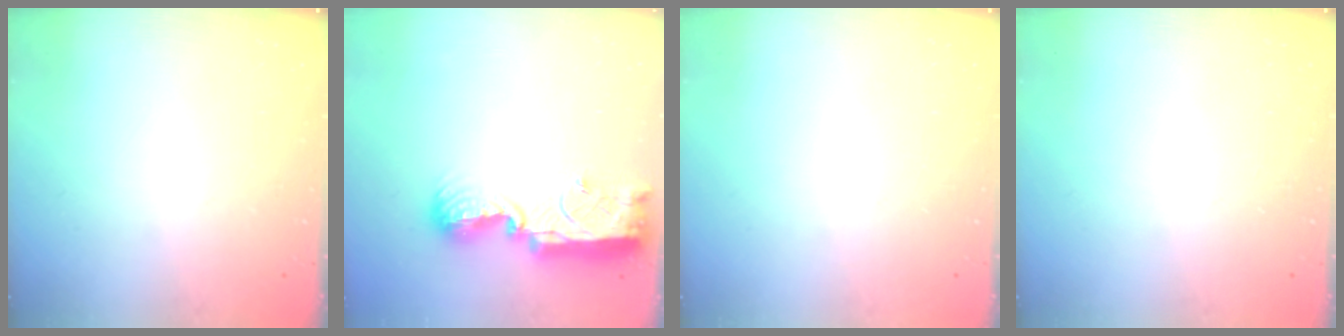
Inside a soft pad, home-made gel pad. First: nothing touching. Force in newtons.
{"total": 12.8, "press": 12.7, "slide": 1.1}
{"total": 0.0}
{"total": 0.0}